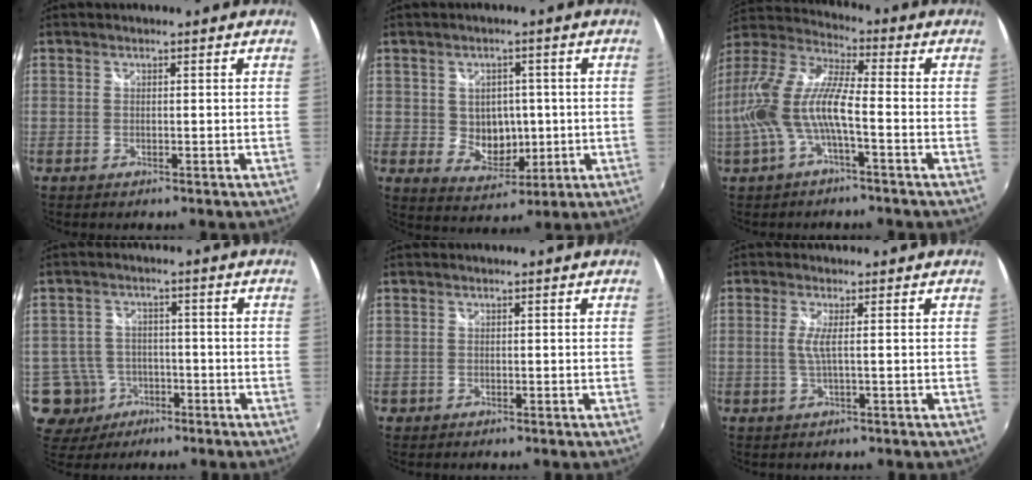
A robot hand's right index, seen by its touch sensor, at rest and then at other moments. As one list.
[{"total": 7.2, "force": [0.0, 6.3, 3.6], "torque": [-0.066, -0.001, 0.016]}, {"total": 15.1, "force": [-3.4, 4.2, 14.1], "torque": [-0.285, -0.001, -0.066]}, {"total": 8.3, "force": [-3.3, 7.5, 1.5], "torque": [-0.054, 0.017, -0.047]}, {"total": 0.9, "force": [-0.3, 0.9, 0.0], "torque": [-0.003, 0.000, -0.004]}, {"total": 2.3, "force": [0.0, -0.5, 2.3], "torque": [-0.046, -0.003, -0.003]}]